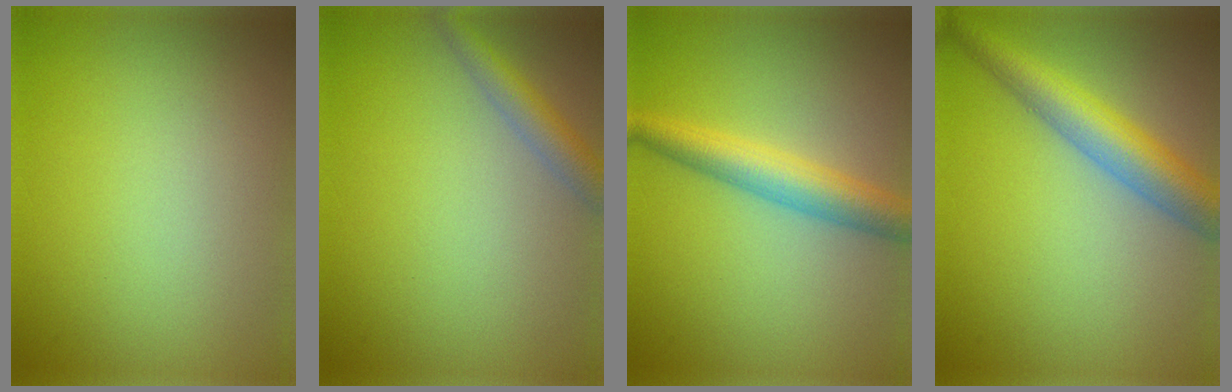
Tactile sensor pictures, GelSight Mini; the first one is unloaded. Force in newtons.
{"total": 2.7, "press": 2.7, "slide": 0.1}
{"total": 4.4, "press": 4.4, "slide": 0.1}
{"total": 5.5, "press": 5.5, "slide": 0.2}